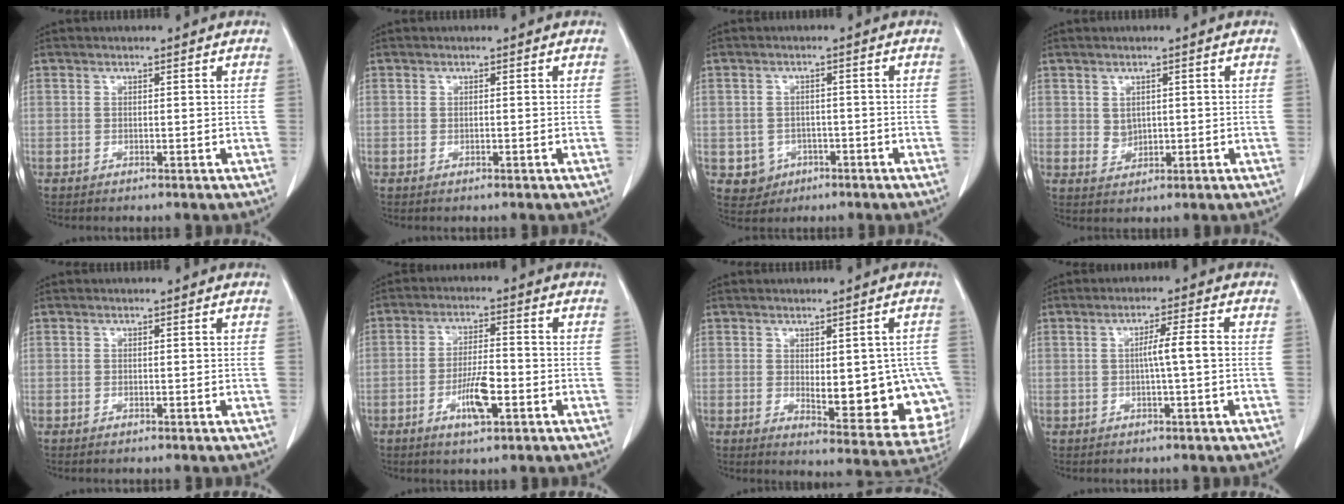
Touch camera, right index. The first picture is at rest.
{"total": 0.0}
{"total": 4.2, "force": [-1.4, 3.9, 0.6], "torque": [-0.008, 0.008, -0.012]}
{"total": 2.3, "force": [0.6, 1.9, 1.1], "torque": [-0.020, -0.002, 0.018]}
{"total": 0.0}
{"total": 6.4, "force": [-2.4, 1.4, 5.7], "torque": [-0.107, -0.001, -0.039]}
{"total": 13.8, "force": [-1.9, 5.6, 12.5], "torque": [-0.112, 0.001, -0.005]}
{"total": 3.8, "force": [-0.2, -0.3, 3.8], "torque": [-0.065, 0.005, -0.003]}